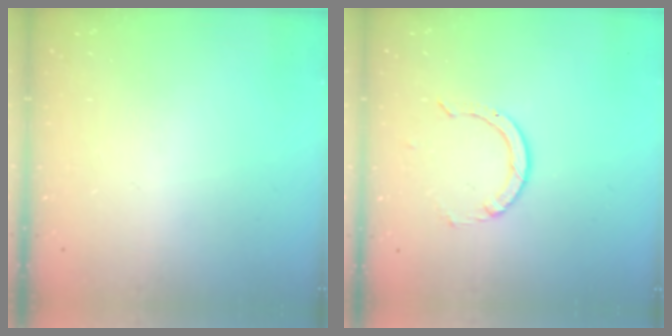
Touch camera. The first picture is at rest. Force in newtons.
{"total": 1.7, "press": 1.7, "slide": 0.1}